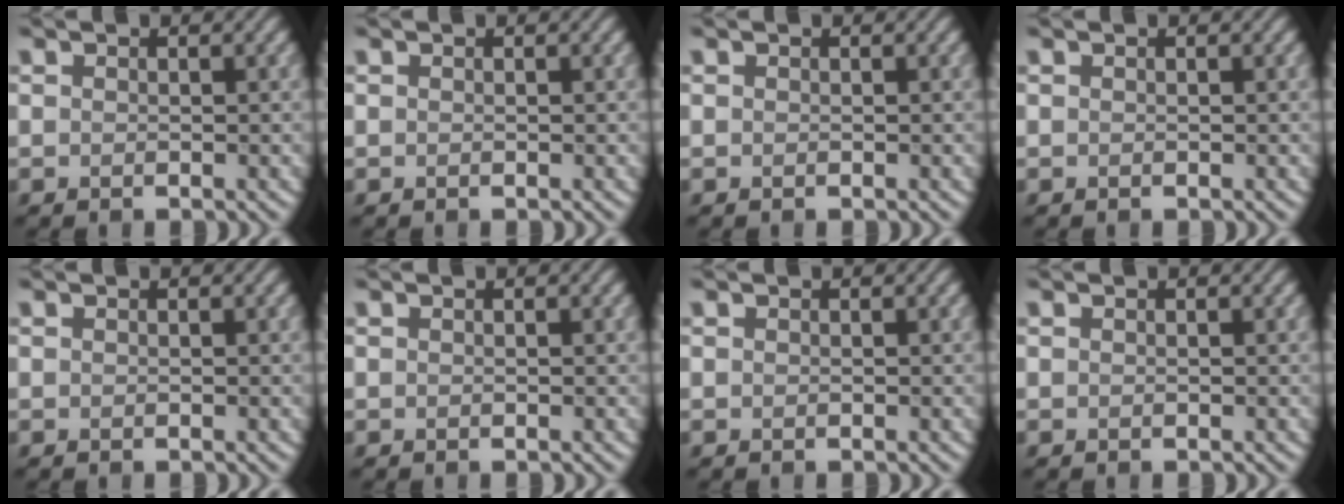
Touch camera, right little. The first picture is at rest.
{"total": 0.0}
{"total": 0.0}
{"total": 0.0}
{"total": 0.0}
{"total": 0.0}
{"total": 0.0}
{"total": 0.0}